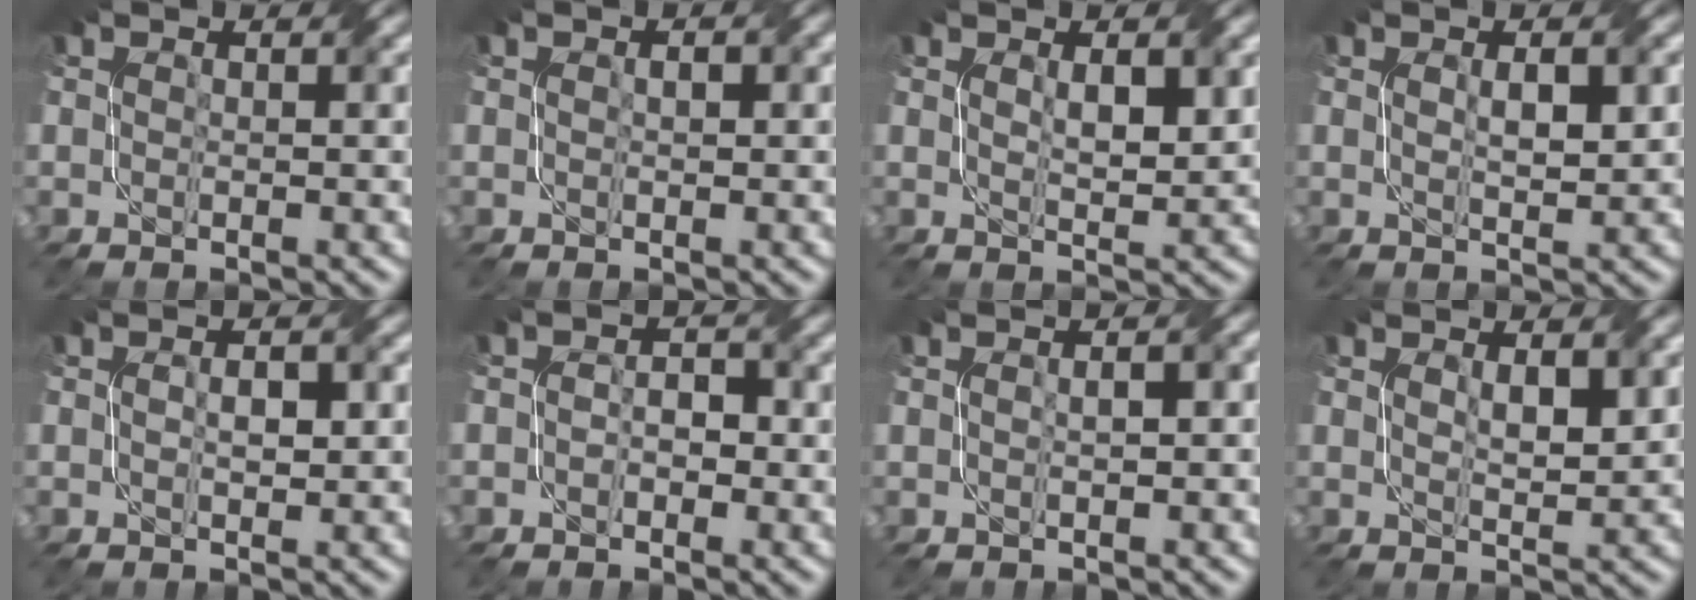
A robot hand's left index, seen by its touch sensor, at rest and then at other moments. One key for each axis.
{"total": 1.0, "fx": 0.2, "fy": 0.4, "fz": 0.9, "tx": -0.016, "ty": 0.001, "tz": 0.003}
{"total": 2.4, "fx": 0.8, "fy": 0.7, "fz": 2.2, "tx": -0.042, "ty": 0.000, "tz": 0.020}
{"total": 2.4, "fx": 0.5, "fy": 0.7, "fz": 2.2, "tx": -0.043, "ty": 0.002, "tz": 0.014}
{"total": 1.6, "fx": 0.0, "fy": 0.7, "fz": 1.4, "tx": -0.026, "ty": 0.004, "tz": 0.002}
{"total": 1.7, "fx": -0.4, "fy": 1.2, "fz": 1.1, "tx": -0.008, "ty": 0.007, "tz": -0.014}
{"total": 2.2, "fx": 0.5, "fy": 0.8, "fz": 1.9, "tx": -0.017, "ty": 0.009, "tz": -0.001}
{"total": 2.1, "fx": 0.8, "fy": 0.6, "fz": 1.8, "tx": -0.036, "ty": -0.002, "tz": 0.021}